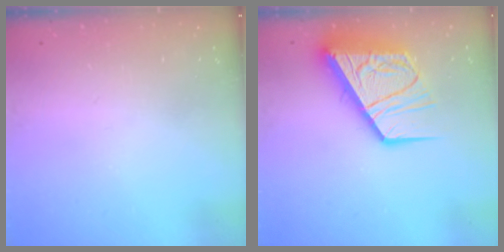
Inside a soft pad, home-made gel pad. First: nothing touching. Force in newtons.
{"total": 16.5, "press": 16.4, "slide": 2.0}